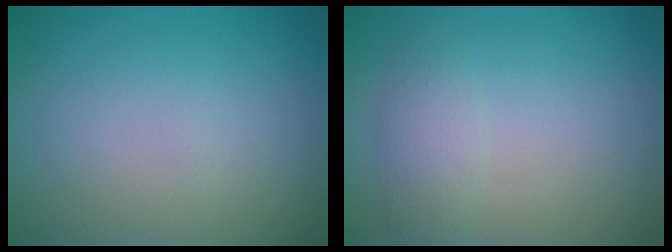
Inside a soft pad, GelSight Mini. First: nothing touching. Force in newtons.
{"total": 2.1, "press": 2.1, "slide": 0.2}